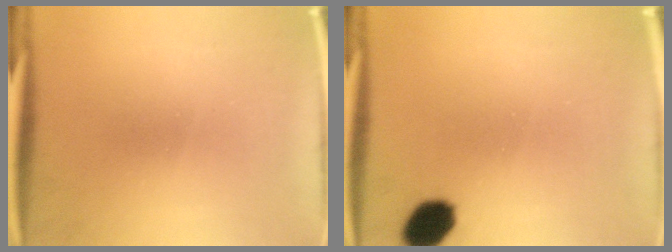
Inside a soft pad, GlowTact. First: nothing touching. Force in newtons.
{"total": 7.1}